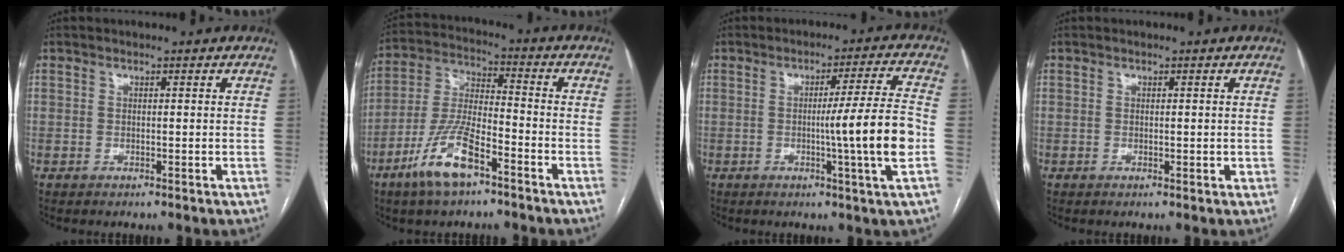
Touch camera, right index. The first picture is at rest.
{"total": 11.1, "force": [-6.5, 2.8, 8.5], "torque": [-0.183, -0.004, -0.124]}
{"total": 10.4, "force": [-1.8, -2.0, 10.0], "torque": [-0.147, -0.009, -0.027]}
{"total": 0.9, "force": [0.0, 0.4, 0.8], "torque": [-0.011, -0.002, 0.000]}